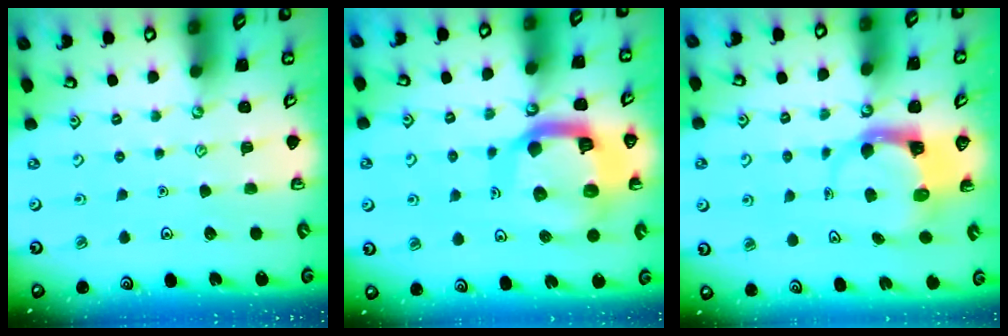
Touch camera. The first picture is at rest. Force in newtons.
{"total": 15.6, "press": 15.4, "slide": 1.9}
{"total": 3.8, "press": 3.7, "slide": 0.5}